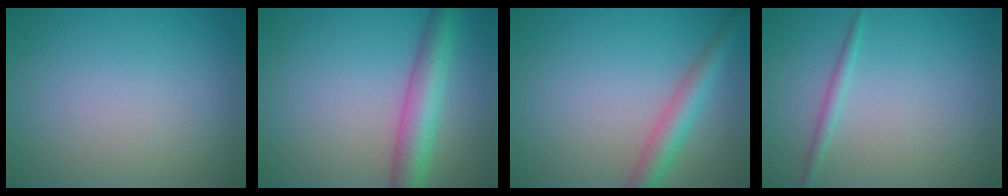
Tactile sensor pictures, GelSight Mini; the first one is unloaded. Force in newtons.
{"total": 5.2, "press": 5.2, "slide": 0.2}
{"total": 3.6, "press": 3.6, "slide": 0.1}
{"total": 1.2, "press": 1.2, "slide": 0.1}